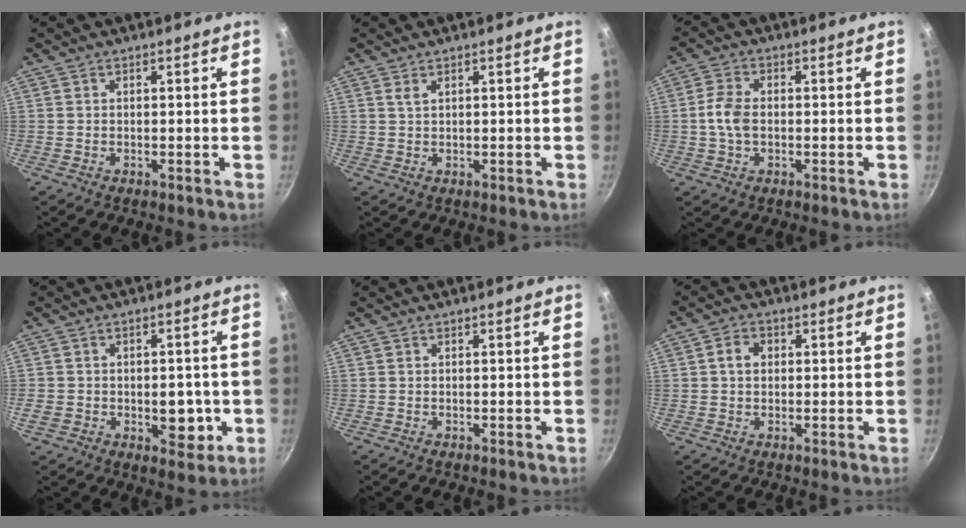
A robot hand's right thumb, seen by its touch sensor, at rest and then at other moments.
{"total": 1.1, "force": [0.6, 0.4, 0.8], "torque": [-0.015, -0.001, 0.015]}
{"total": 5.6, "force": [-0.4, 3.6, 4.3], "torque": [-0.087, 0.015, -0.013]}
{"total": 8.4, "force": [-1.5, 5.8, 5.9], "torque": [-0.049, 0.004, -0.017]}
{"total": 0.0}
{"total": 3.6, "force": [0.5, 2.9, 2.1], "torque": [-0.026, 0.009, 0.003]}